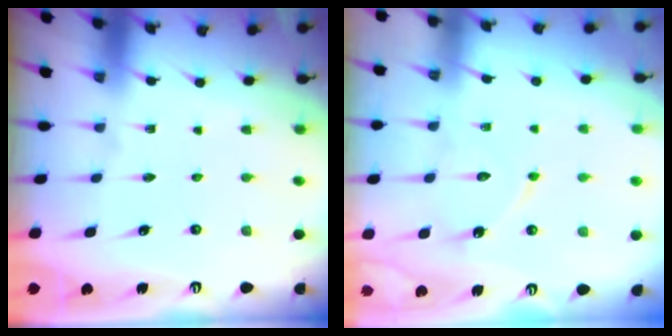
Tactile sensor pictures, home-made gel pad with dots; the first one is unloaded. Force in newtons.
{"total": 8.9, "press": 8.8, "slide": 0.7}